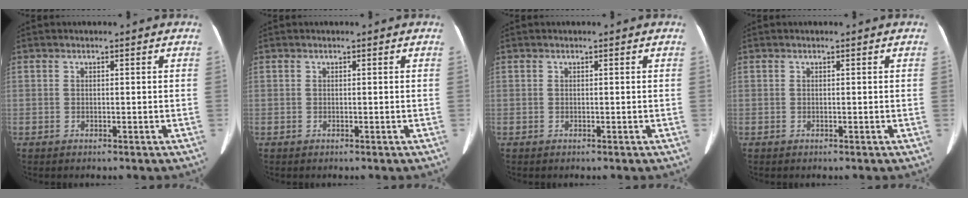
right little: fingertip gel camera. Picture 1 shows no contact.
{"total": 0.0}
{"total": 0.0}
{"total": 0.0}